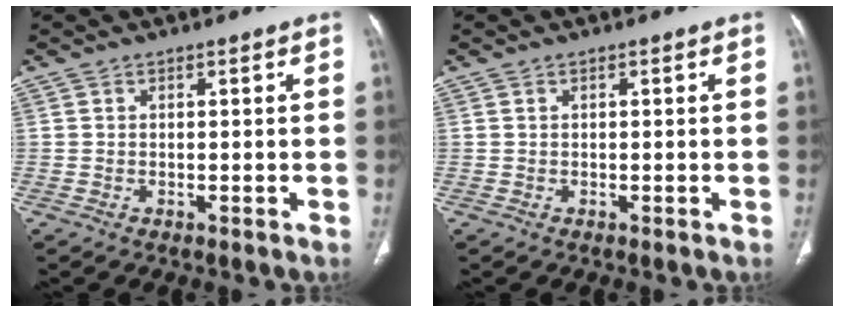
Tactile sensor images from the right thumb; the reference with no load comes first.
{"total": 0.0}